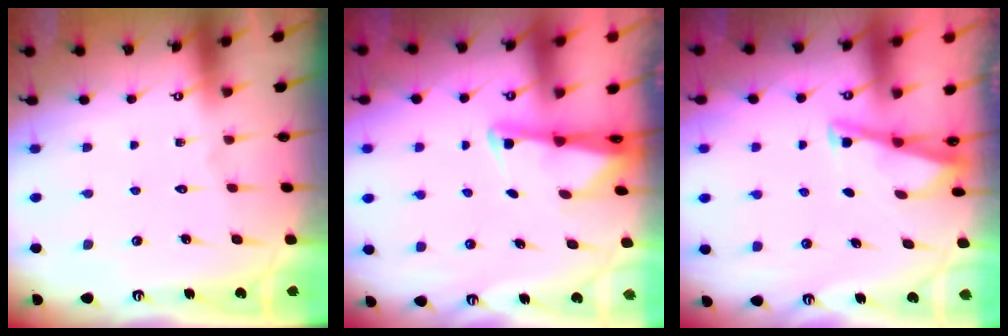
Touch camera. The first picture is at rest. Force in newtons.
{"total": 2.1, "press": 2.1, "slide": 0.3}
{"total": 2.9, "press": 2.9, "slide": 0.2}